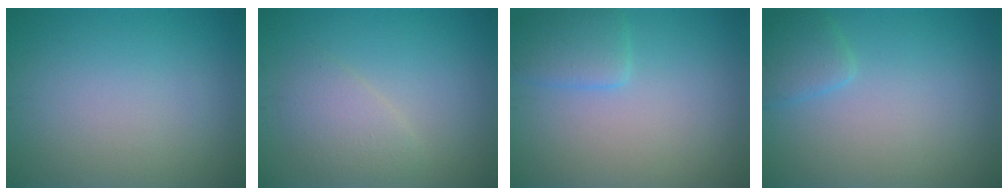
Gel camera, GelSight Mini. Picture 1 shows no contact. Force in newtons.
{"total": 2.4, "press": 2.3, "slide": 0.2}
{"total": 2.6, "press": 2.5, "slide": 0.2}
{"total": 2.0, "press": 2.0, "slide": 0.1}